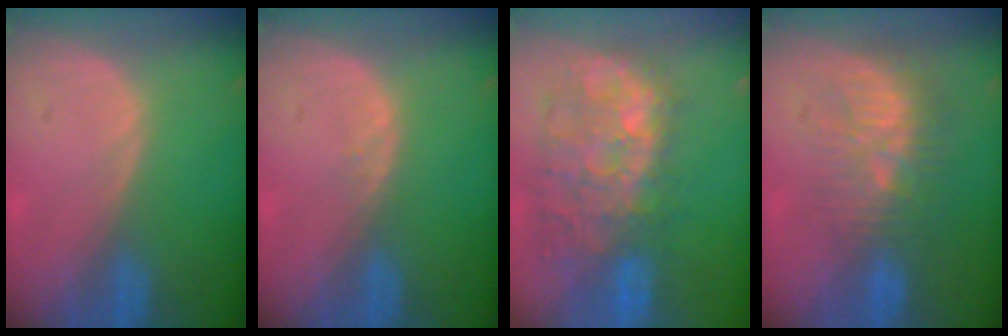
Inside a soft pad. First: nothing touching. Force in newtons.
{"total": 0.7, "press": 0.6, "slide": 0.2}
{"total": 11.3, "press": 10.5, "slide": 4.1}
{"total": 9.3, "press": 8.5, "slide": 3.6}